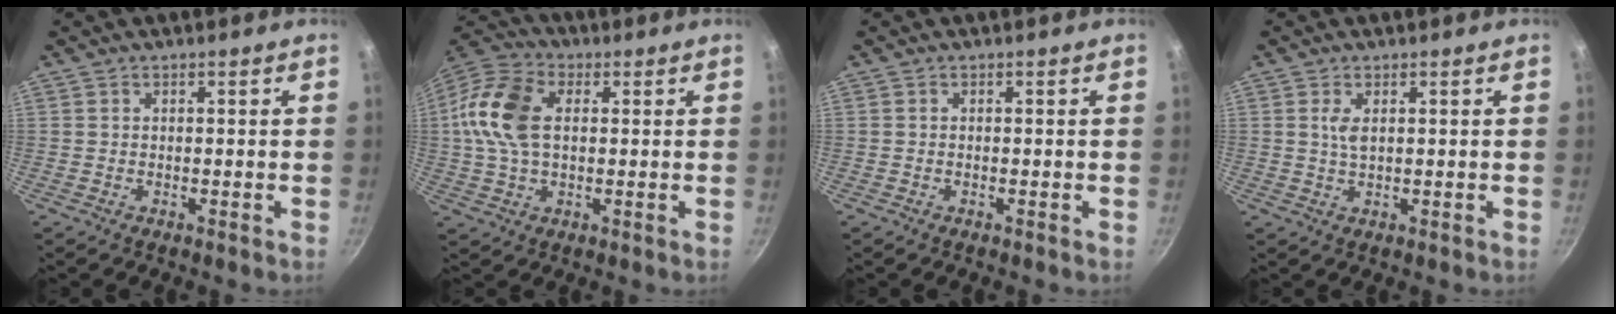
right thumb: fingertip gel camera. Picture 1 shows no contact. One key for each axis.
{"total": 14.0, "fx": 1.9, "fy": 8.8, "fz": 10.7, "tx": -0.201, "ty": 0.019, "tz": 0.019}
{"total": 0.0}
{"total": 2.4, "fx": 0.7, "fy": 1.0, "fz": 2.0, "tx": -0.039, "ty": -0.005, "tz": 0.016}